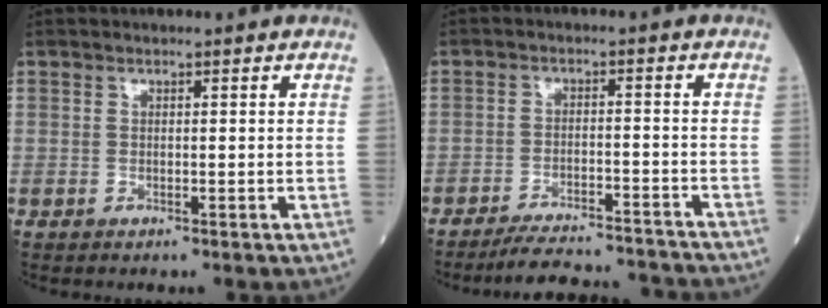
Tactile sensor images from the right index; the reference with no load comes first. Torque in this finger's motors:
{"motor_torque": [-0.31, -1.17, 0.45, 0.11]}